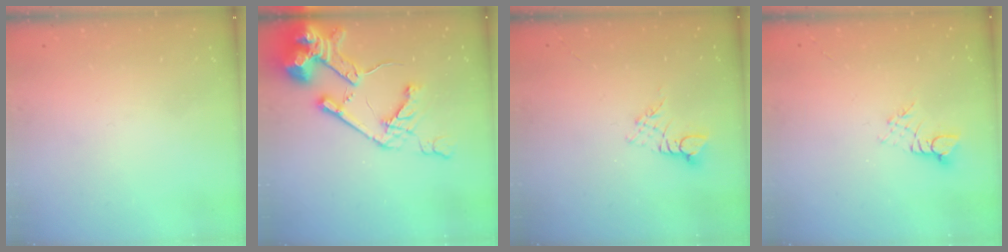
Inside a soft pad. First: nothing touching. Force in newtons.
{"total": 18.8, "press": 18.6, "slide": 2.4}
{"total": 3.3, "press": 3.3, "slide": 0.4}
{"total": 2.3, "press": 2.3, "slide": 0.2}